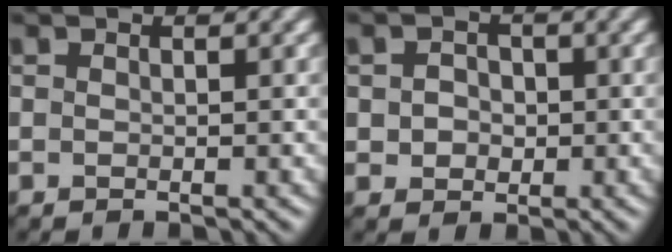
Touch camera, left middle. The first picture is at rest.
{"total": 2.4, "force": [-0.1, 2.1, 1.2], "torque": [-0.013, 0.005, -0.006]}